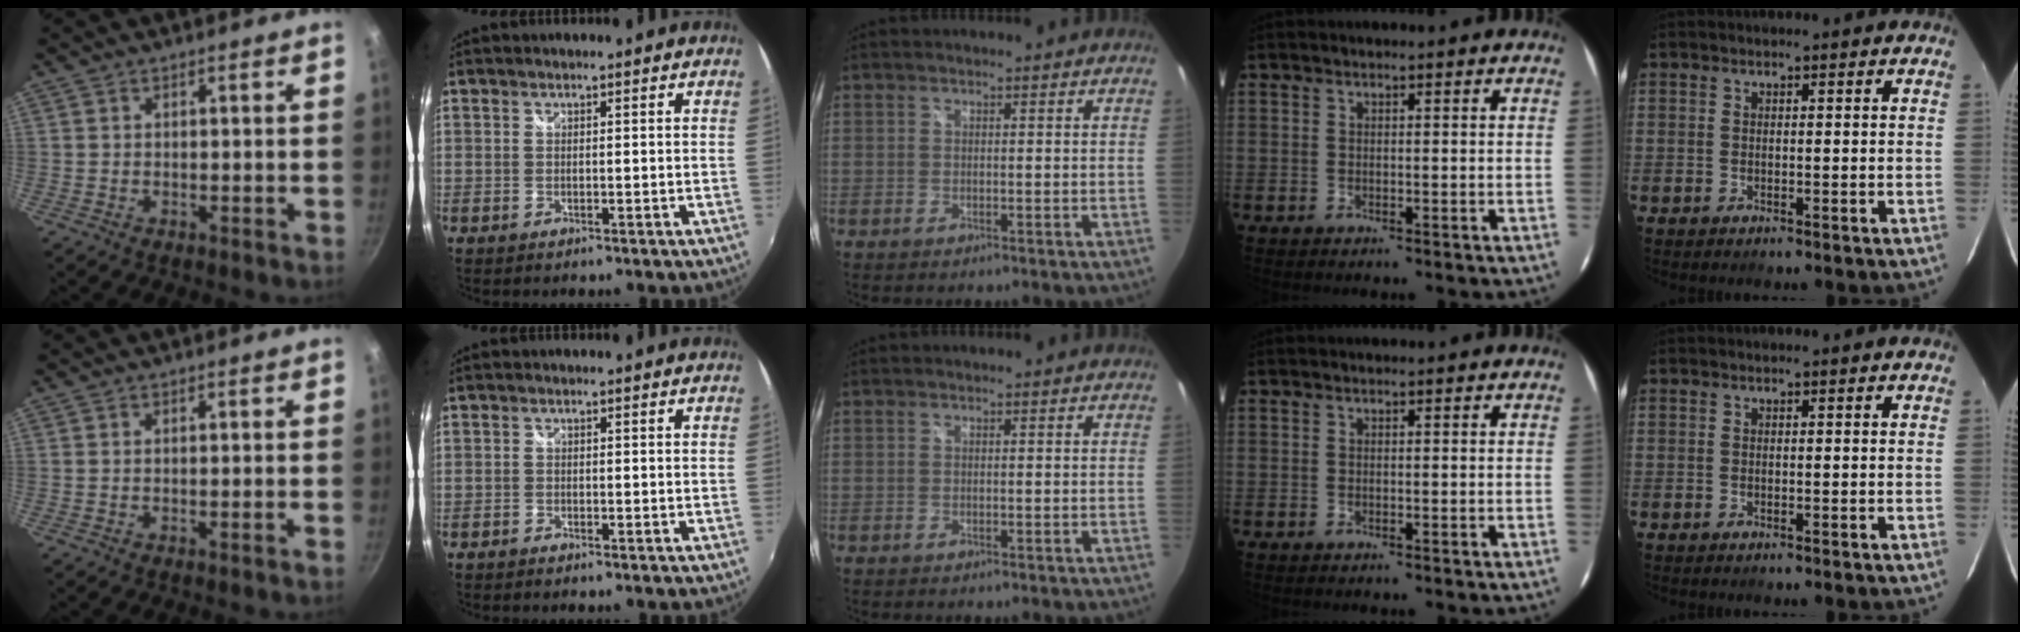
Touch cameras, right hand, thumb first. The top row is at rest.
{"thumb": {"total": 0.7, "force": [-0.3, -0.1, 0.6], "torque": [-0.018, 0.005, -0.006]}, "index": {"total": 0.9, "force": [-0.8, 0.4, 0.1], "torque": [-0.008, -0.002, -0.019]}}